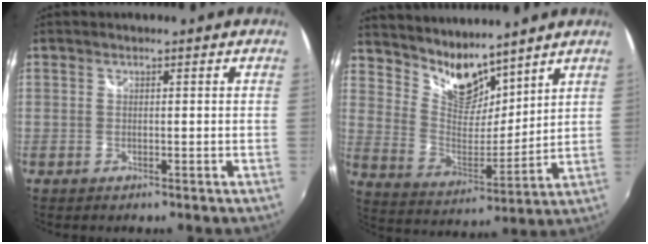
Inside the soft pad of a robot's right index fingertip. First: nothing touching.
{"total": 11.6, "force": [9.9, 4.4, 4.0], "torque": [-0.077, -0.010, 0.195]}